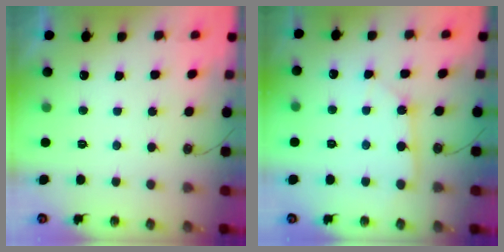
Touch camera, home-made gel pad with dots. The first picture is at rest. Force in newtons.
{"total": 2.9, "press": 2.9, "slide": 0.2}